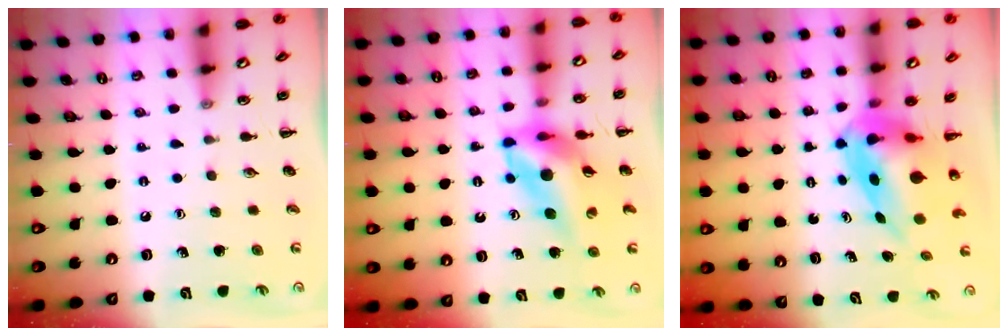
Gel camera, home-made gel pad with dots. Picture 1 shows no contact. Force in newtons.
{"total": 13.2, "press": 12.5, "slide": 4.3}
{"total": 7.8, "press": 7.4, "slide": 2.4}